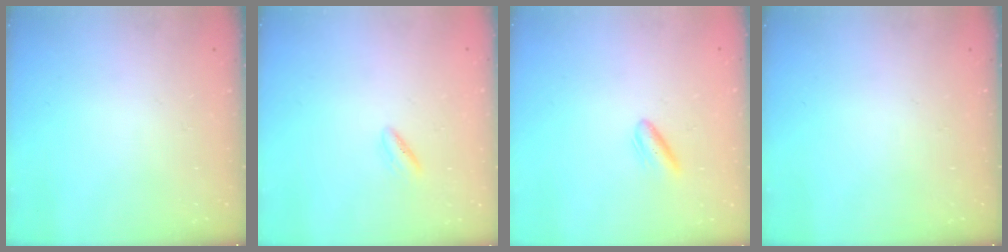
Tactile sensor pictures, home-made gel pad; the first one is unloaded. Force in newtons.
{"total": 1.6, "press": 1.4, "slide": 0.8}
{"total": 4.2, "press": 3.9, "slide": 1.6}
{"total": 0.0}